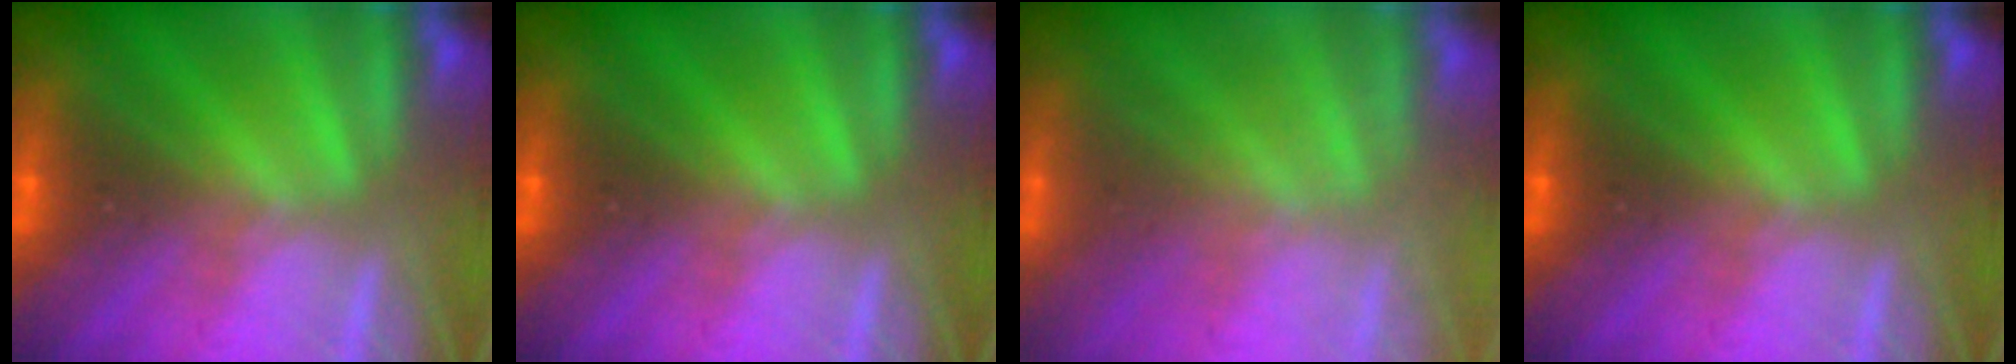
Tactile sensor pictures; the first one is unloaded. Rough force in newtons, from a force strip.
{"total": 0.0}
{"total": 2.2}
{"total": 0.0}